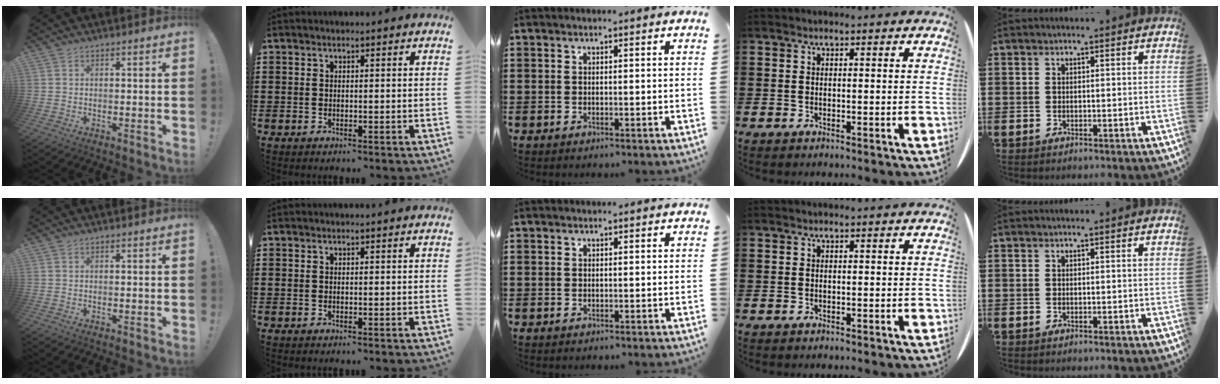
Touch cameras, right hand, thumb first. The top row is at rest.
{}